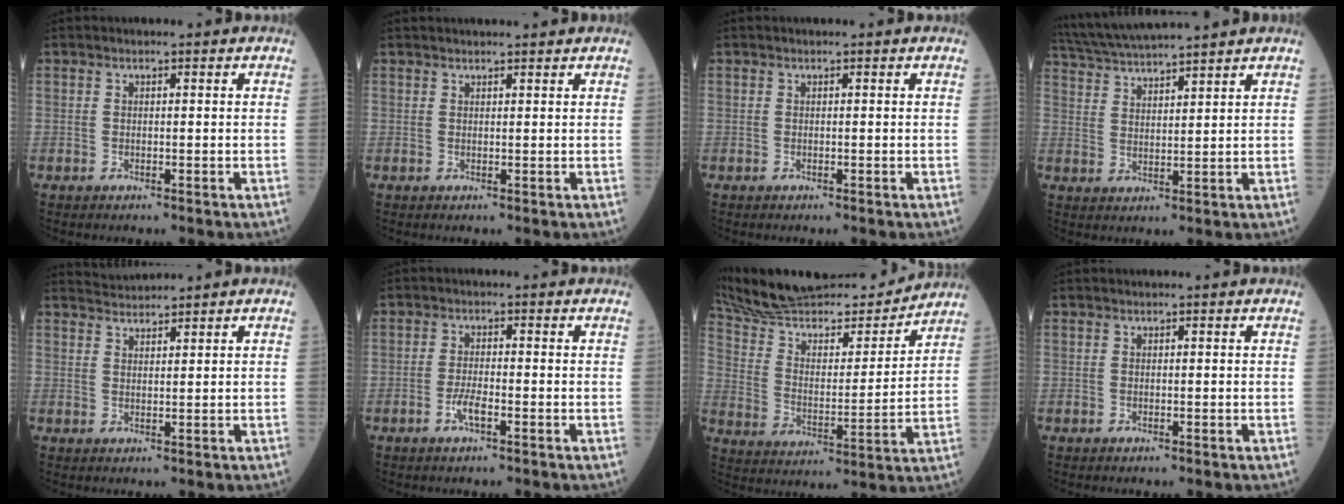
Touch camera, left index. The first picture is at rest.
{"total": 4.3, "force": [4.1, 0.4, 1.2], "torque": [-0.012, 0.024, 0.052]}
{"total": 0.0}
{"total": 12.1, "force": [11.1, -0.2, 4.8], "torque": [-0.099, 0.028, 0.191]}
{"total": 2.8, "force": [2.7, -0.7, -0.5], "torque": [-0.001, 0.012, 0.059]}
{"total": 2.6, "force": [-1.3, 0.4, 2.2], "torque": [-0.049, -0.002, -0.028]}
{"total": 23.1, "force": [21.3, 4.0, 8.1], "torque": [-0.147, -0.005, 0.335]}
{"total": 0.0}